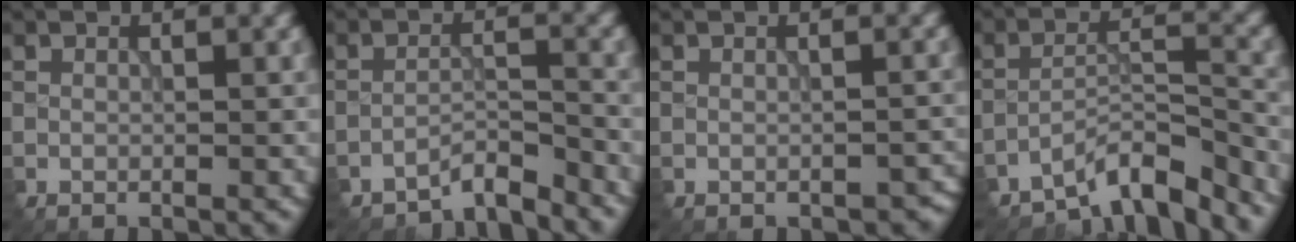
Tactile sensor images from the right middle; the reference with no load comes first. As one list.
[{"total": 3.3, "force": [-3.3, 0.1, 0.3], "torque": [-0.004, 0.008, -0.061]}, {"total": 1.6, "force": [-1.4, 0.6, 0.6], "torque": [-0.012, -0.003, -0.009]}, {"total": 6.0, "force": [-5.4, 1.1, 2.2], "torque": [-0.033, 0.006, -0.094]}]